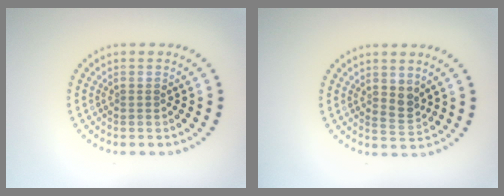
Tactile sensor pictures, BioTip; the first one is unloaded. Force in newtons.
{"total": 1.6, "press": 1.4, "slide": 0.8}